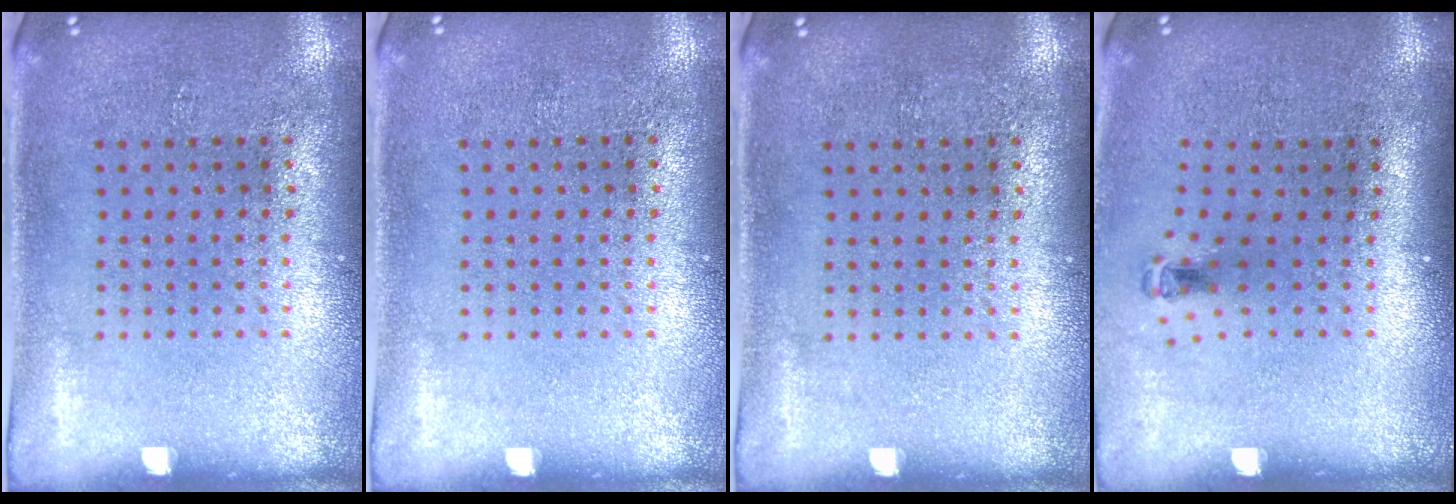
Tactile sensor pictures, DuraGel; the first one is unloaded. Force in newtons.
{"total": 0.0}
{"total": 0.0}
{"total": 0.7, "press": 0.4, "slide": 0.6}